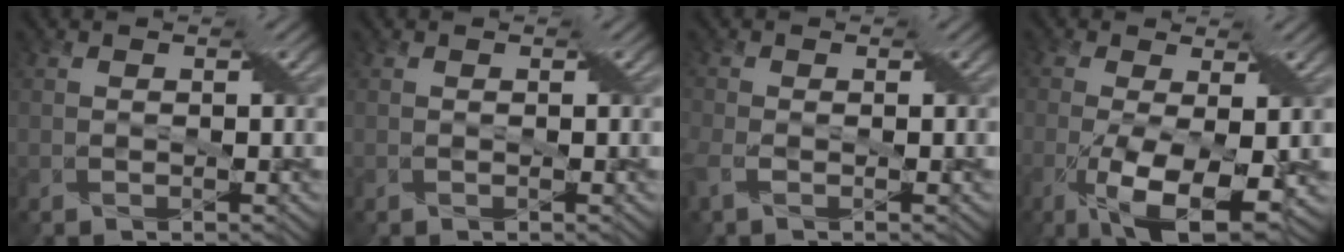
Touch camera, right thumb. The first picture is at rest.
{"total": 0.0}
{"total": 2.9, "force": [-1.2, 1.6, 2.1], "torque": [-0.059, -0.004, -0.029]}
{"total": 9.9, "force": [-2.9, 3.9, 8.6], "torque": [-0.188, -0.016, -0.042]}